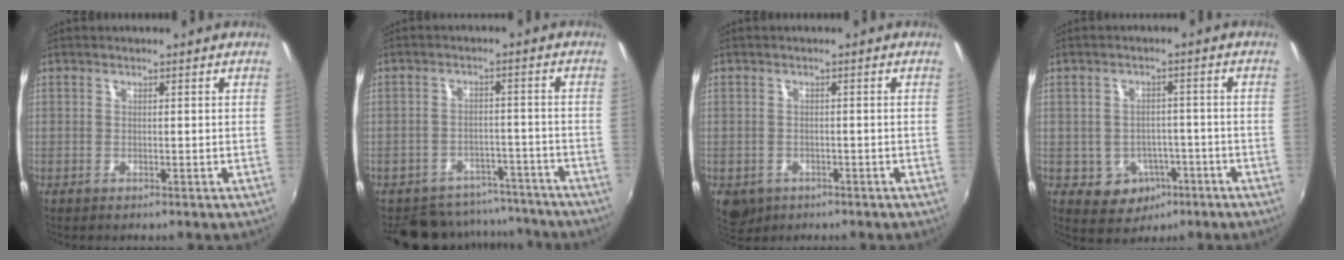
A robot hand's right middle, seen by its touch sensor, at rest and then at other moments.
{"total": 11.9, "force": [-10.5, 5.1, 2.2], "torque": [-0.055, 0.028, -0.130]}
{"total": 4.5, "force": [-2.2, 3.4, 2.0], "torque": [-0.042, -0.012, -0.027]}
{"total": 6.6, "force": [-2.9, 5.6, 2.0], "torque": [-0.048, 0.015, -0.020]}